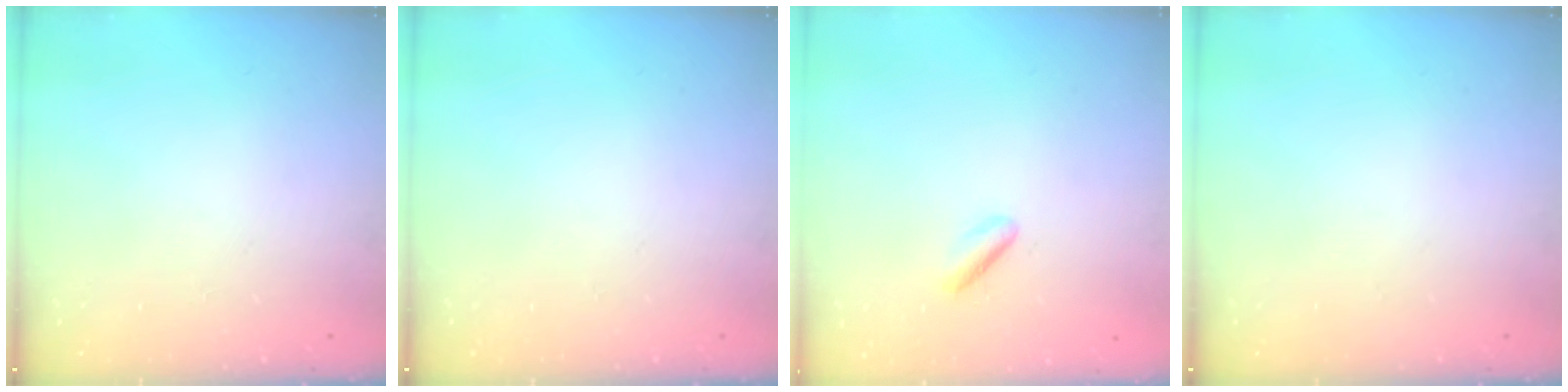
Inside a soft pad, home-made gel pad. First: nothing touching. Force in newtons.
{"total": 0.0}
{"total": 1.5, "press": 1.2, "slide": 0.9}
{"total": 0.0}